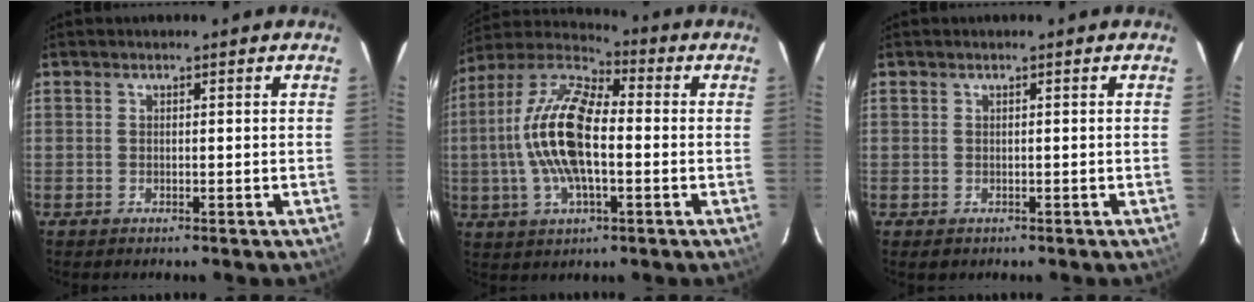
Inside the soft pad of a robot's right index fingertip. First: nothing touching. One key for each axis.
{"total": 17.0, "fx": -1.1, "fy": 7.2, "fz": 15.3, "tx": -0.307, "ty": 0.010, "tz": -0.032}
{"total": 0.6, "fx": -0.1, "fy": 0.6, "fz": 0.0, "tx": 0.001, "ty": -0.002, "tz": 0.002}